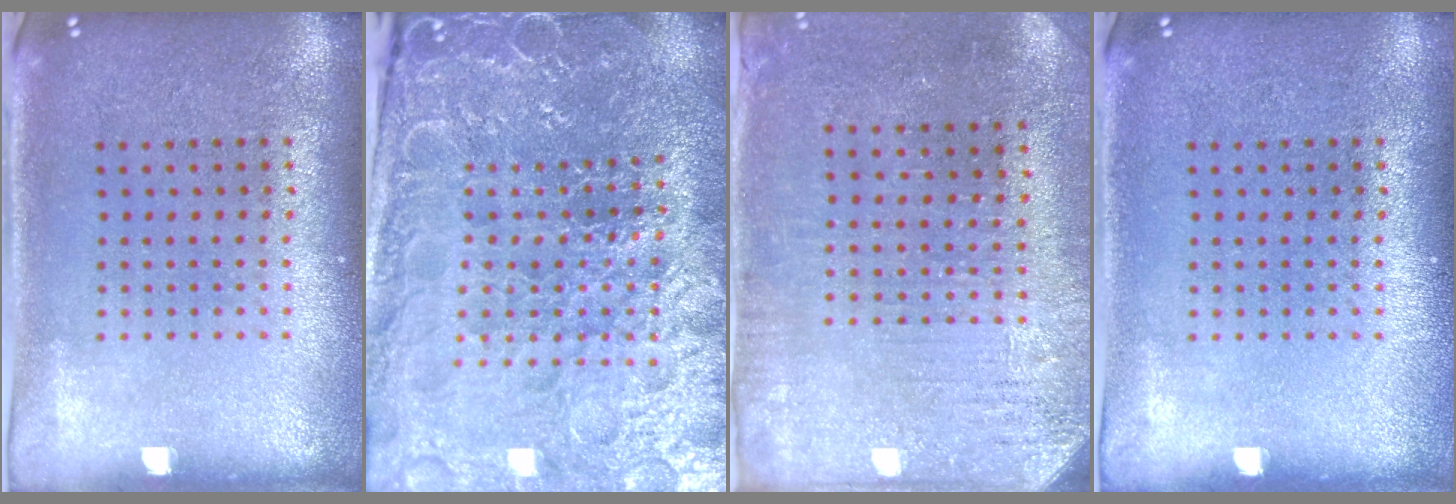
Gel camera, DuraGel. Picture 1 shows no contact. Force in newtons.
{"total": 5.0, "press": 4.8, "slide": 1.5}
{"total": 3.1, "press": 2.7, "slide": 1.5}
{"total": 0.0}